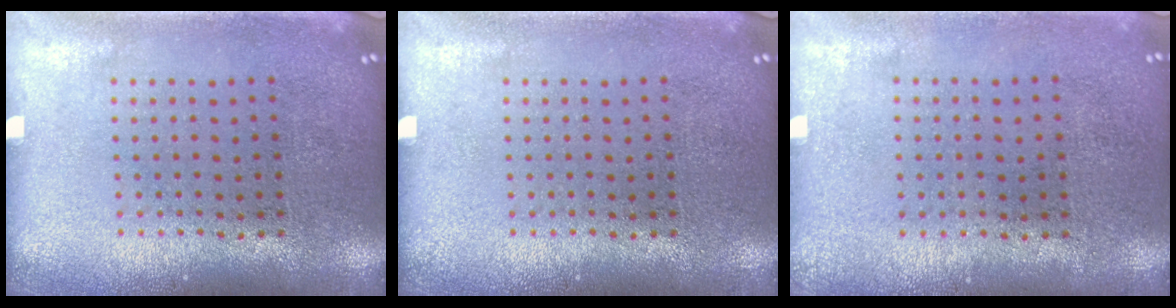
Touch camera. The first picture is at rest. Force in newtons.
{"total": 0.0}
{"total": 0.0}